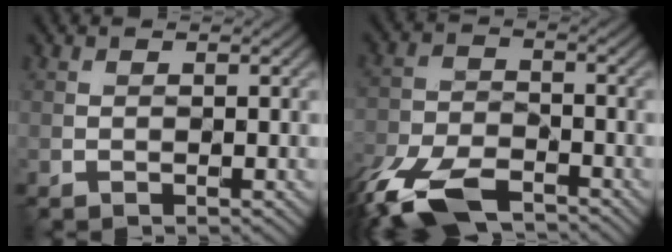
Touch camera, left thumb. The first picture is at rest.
{"total": 11.6, "force": [-7.9, 5.2, 6.7], "torque": [-0.155, -0.023, -0.156]}